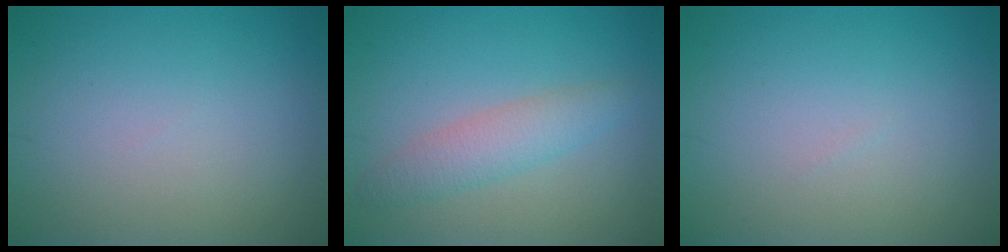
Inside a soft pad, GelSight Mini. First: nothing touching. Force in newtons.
{"total": 2.9, "press": 2.9, "slide": 0.1}
{"total": 0.0}